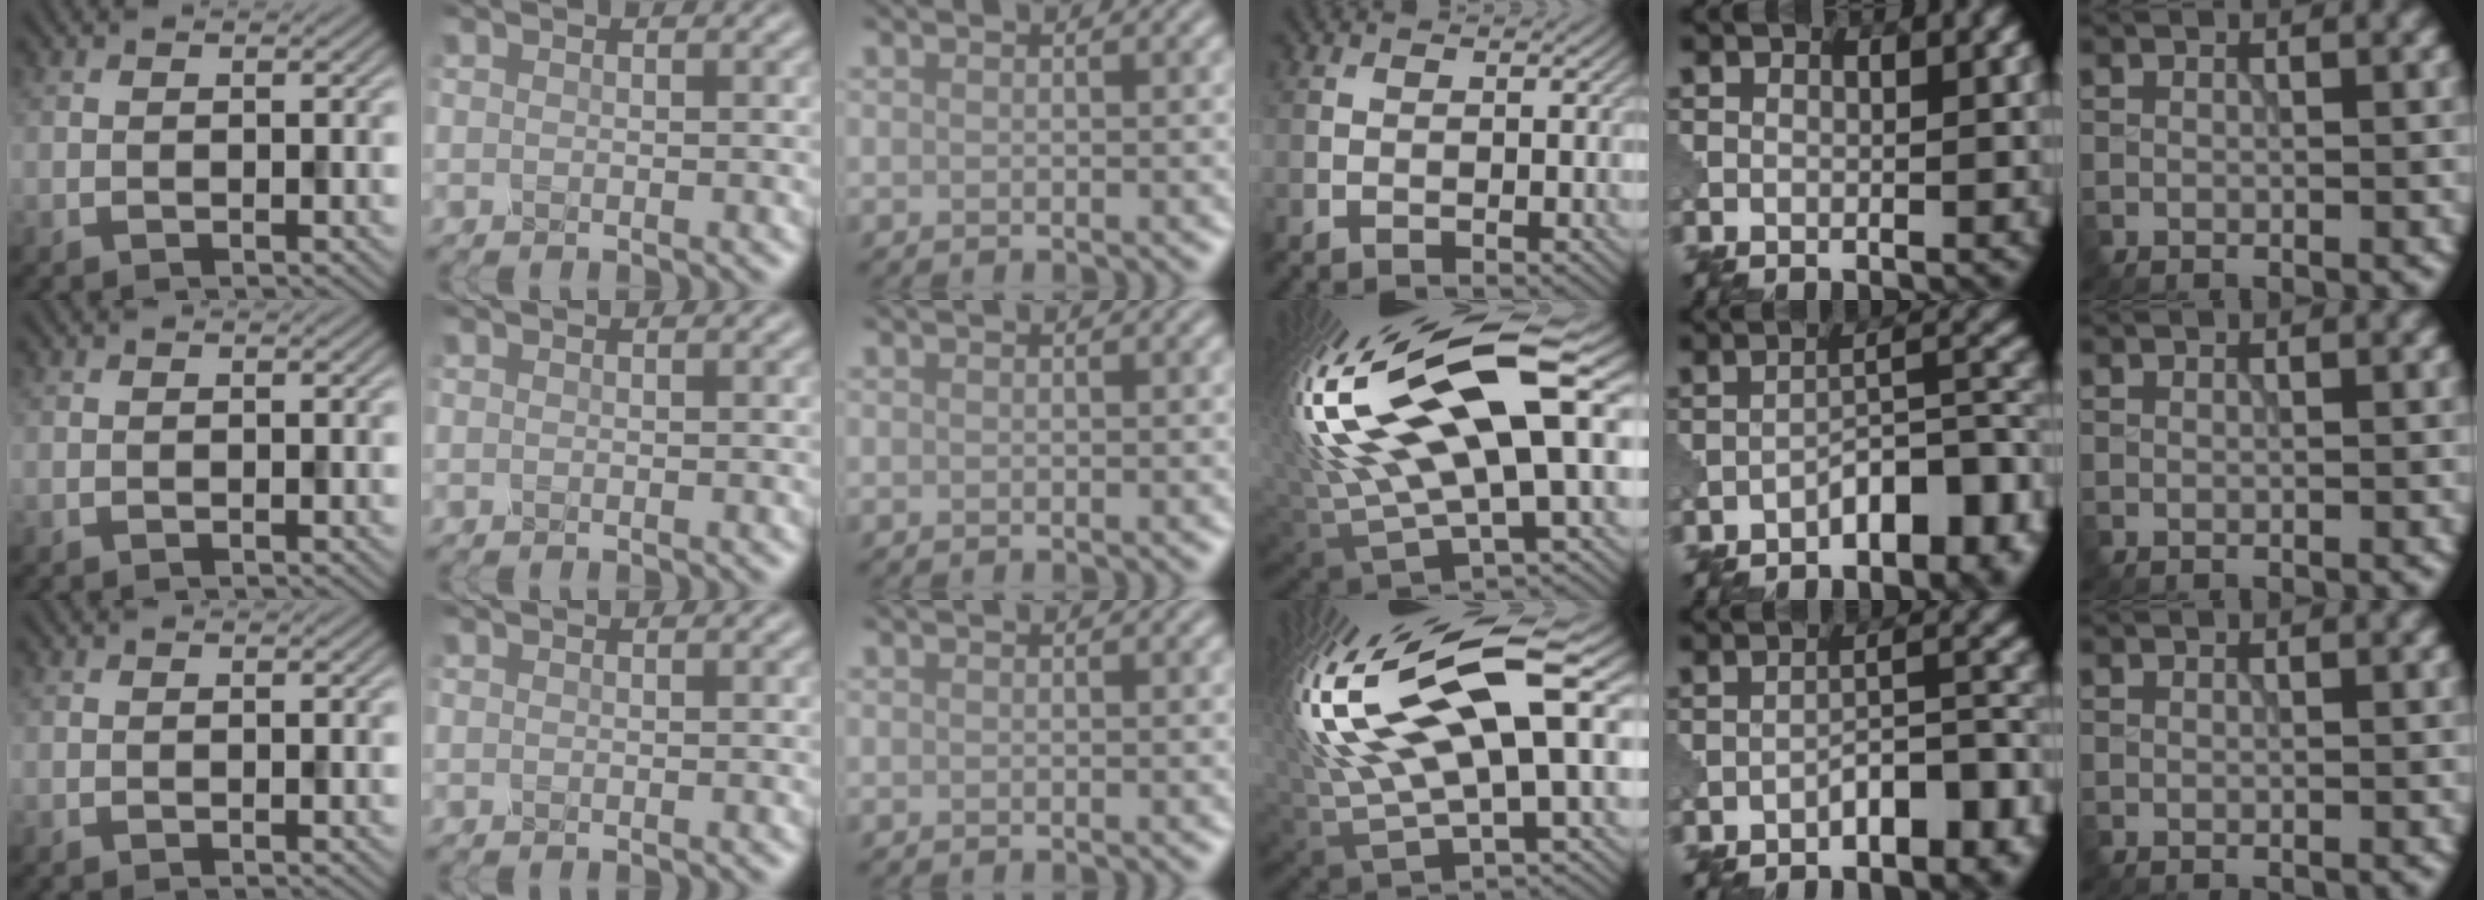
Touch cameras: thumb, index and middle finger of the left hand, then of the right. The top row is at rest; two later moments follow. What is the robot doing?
{"motion": "shake", "object": "salt shaker"}